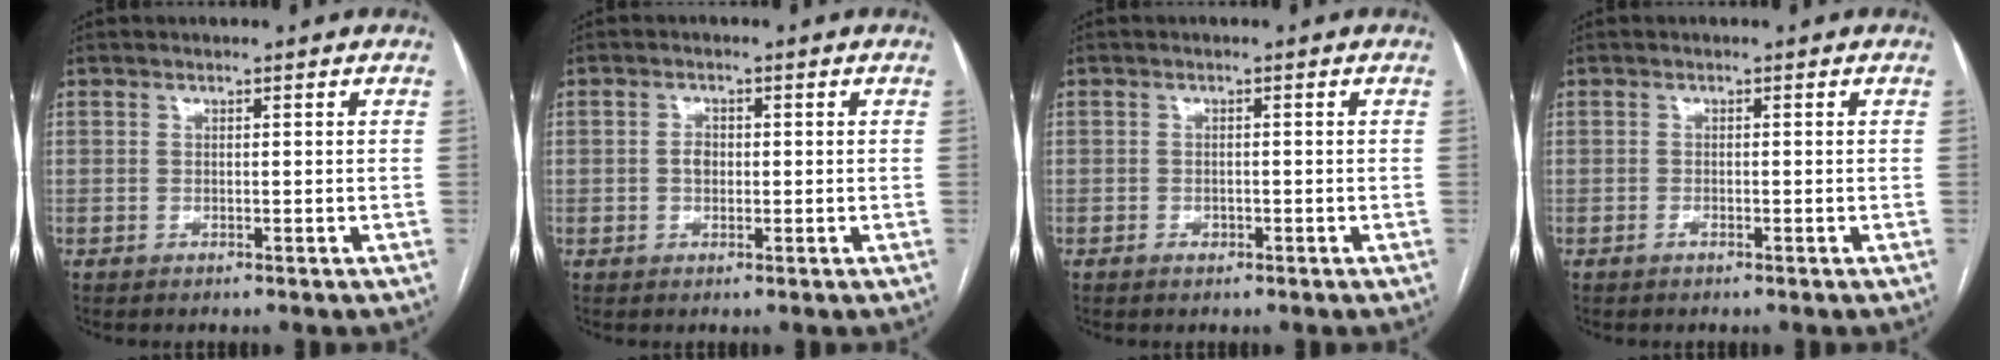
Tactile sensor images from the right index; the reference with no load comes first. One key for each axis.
{"total": 1.9, "fx": -0.1, "fy": 1.4, "fz": 1.3, "tx": -0.022, "ty": 0.005, "tz": -0.001}
{"total": 1.3, "fx": -0.7, "fy": 1.0, "fz": 0.7, "tx": -0.011, "ty": 0.003, "tz": -0.007}
{"total": 0.8, "fx": -0.5, "fy": 0.3, "fz": 0.6, "tx": -0.012, "ty": 0.000, "tz": -0.007}